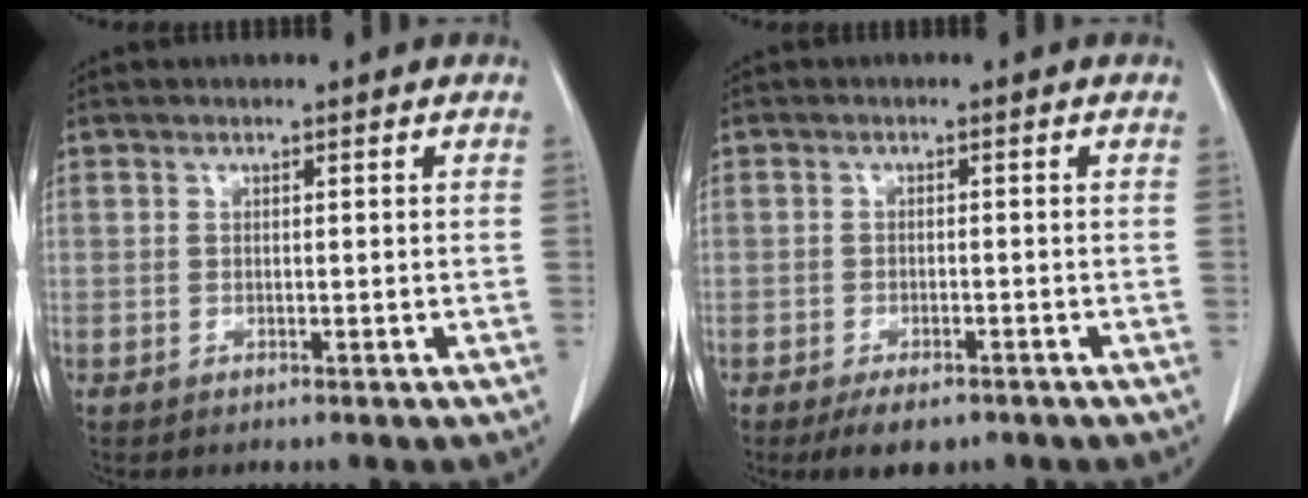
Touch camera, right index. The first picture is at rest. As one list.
[{"total": 4.1, "force": [-2.9, 1.9, 2.2], "torque": [-0.033, -0.003, -0.040]}]